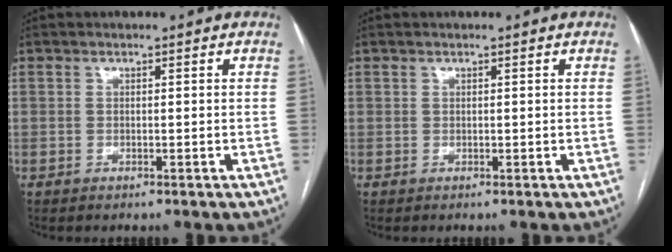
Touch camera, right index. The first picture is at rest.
{"total": 0.0}